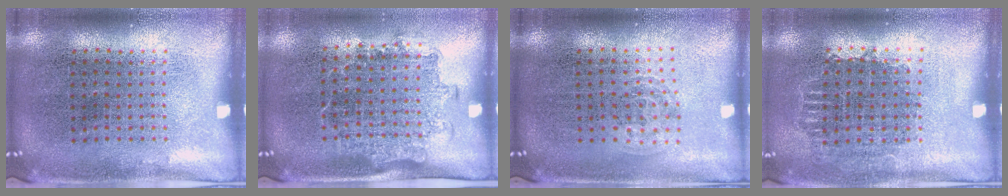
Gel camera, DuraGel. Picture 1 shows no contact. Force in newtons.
{"total": 1.4, "press": 1.2, "slide": 0.8}
{"total": 0.9, "press": 0.6, "slide": 0.7}
{"total": 0.8, "press": 0.7, "slide": 0.3}